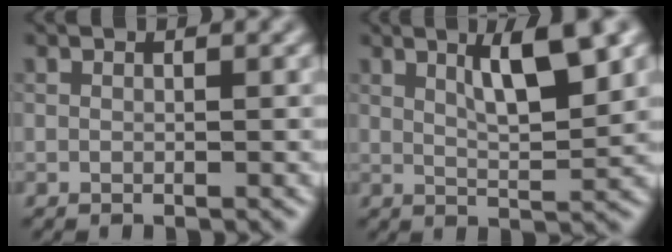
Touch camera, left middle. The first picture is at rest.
{"total": 5.4, "force": [2.4, 1.2, 4.7], "torque": [-0.076, 0.001, 0.038]}